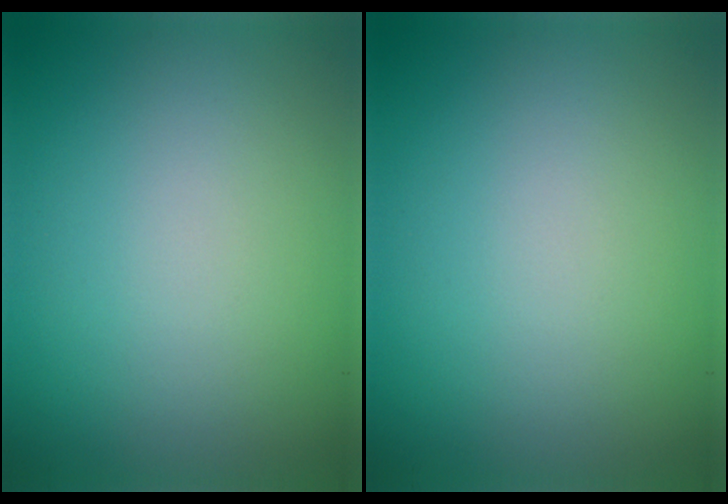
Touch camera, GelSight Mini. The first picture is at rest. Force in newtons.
{"total": 0.0}